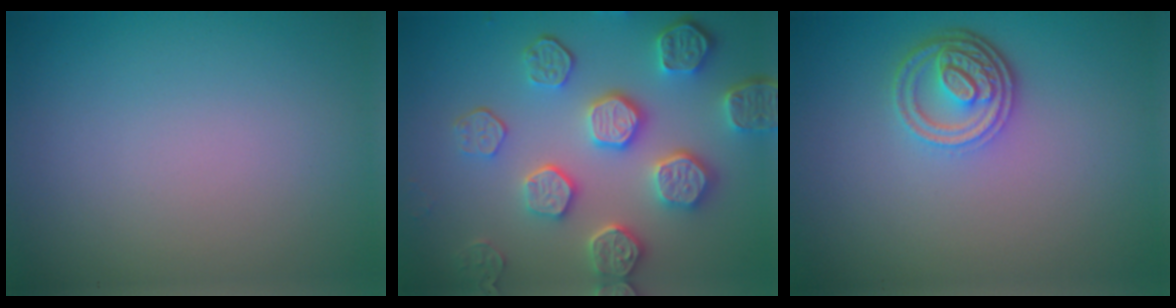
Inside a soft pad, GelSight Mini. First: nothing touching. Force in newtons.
{"total": 6.9, "press": 5.6, "slide": 4.1}
{"total": 4.2, "press": 3.2, "slide": 2.7}